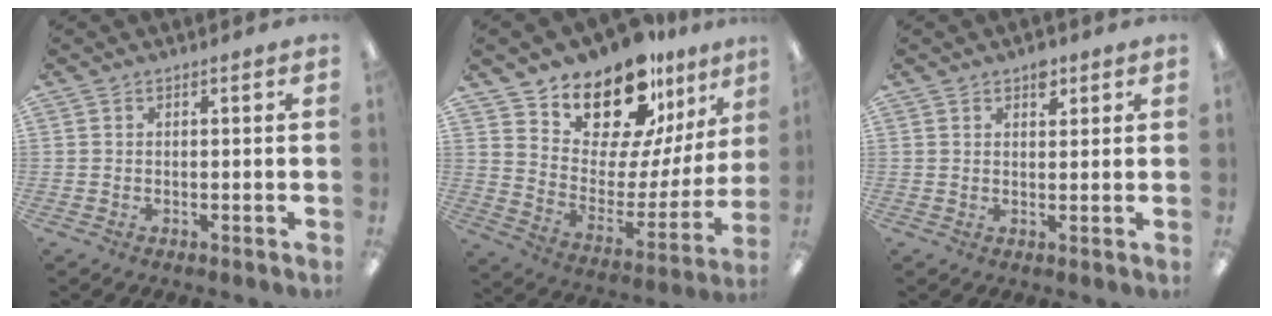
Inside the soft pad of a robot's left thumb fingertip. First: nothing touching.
{"total": 18.6, "force": [15.8, 6.9, 6.9], "torque": [-0.129, -0.125, 0.279]}
{"total": 3.6, "force": [2.3, 2.0, 1.9], "torque": [-0.008, -0.009, 0.034]}